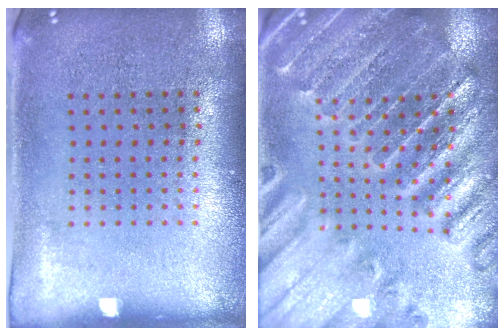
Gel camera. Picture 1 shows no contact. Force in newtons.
{"total": 2.8, "press": 2.8, "slide": 0.3}